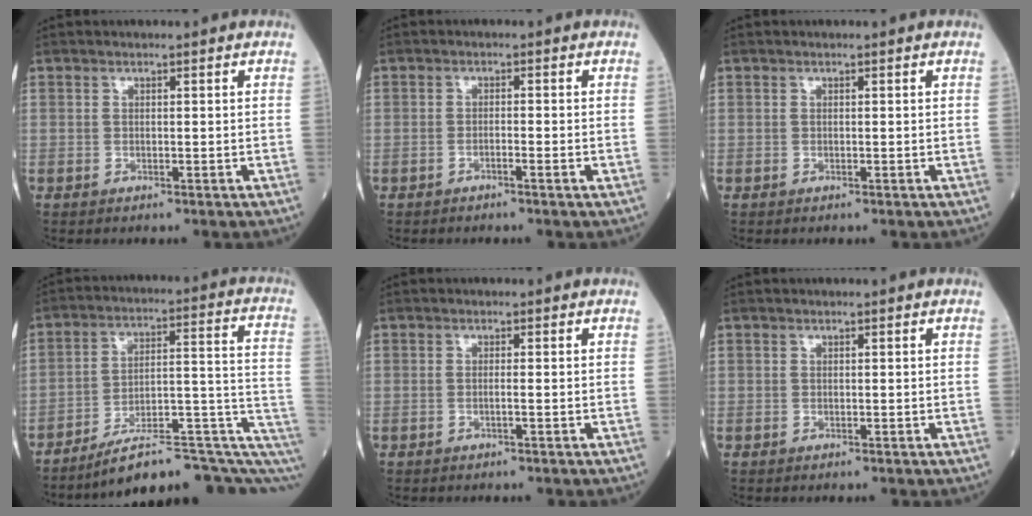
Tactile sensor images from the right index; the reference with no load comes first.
{"total": 1.2, "force": [-0.8, -0.1, 1.0], "torque": [-0.018, 0.002, -0.016]}
{"total": 0.0}
{"total": 19.2, "force": [-11.7, 4.0, 14.6], "torque": [-0.147, 0.059, -0.167]}
{"total": 0.8, "force": [-0.2, -0.1, 0.8], "torque": [-0.016, 0.000, -0.004]}
{"total": 0.0}